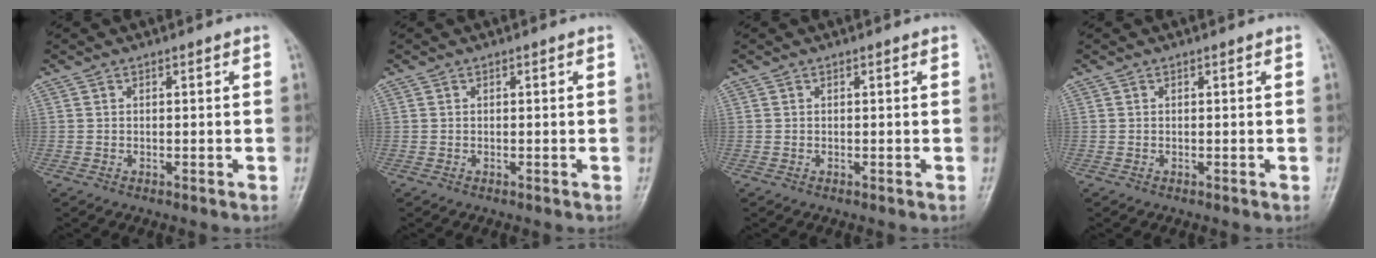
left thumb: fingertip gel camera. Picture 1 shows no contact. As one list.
[{"total": 0.0}, {"total": 0.0}, {"total": 0.0}]